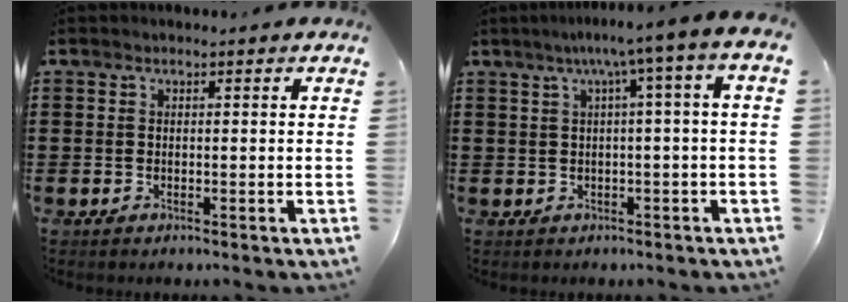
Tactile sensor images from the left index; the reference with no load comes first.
{"total": 4.4, "force": [0.3, -0.4, 4.4], "torque": [-0.084, -0.005, -0.003]}